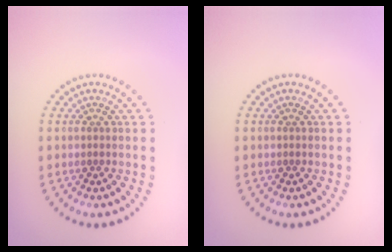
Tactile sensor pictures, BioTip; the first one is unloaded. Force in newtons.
{"total": 0.0}